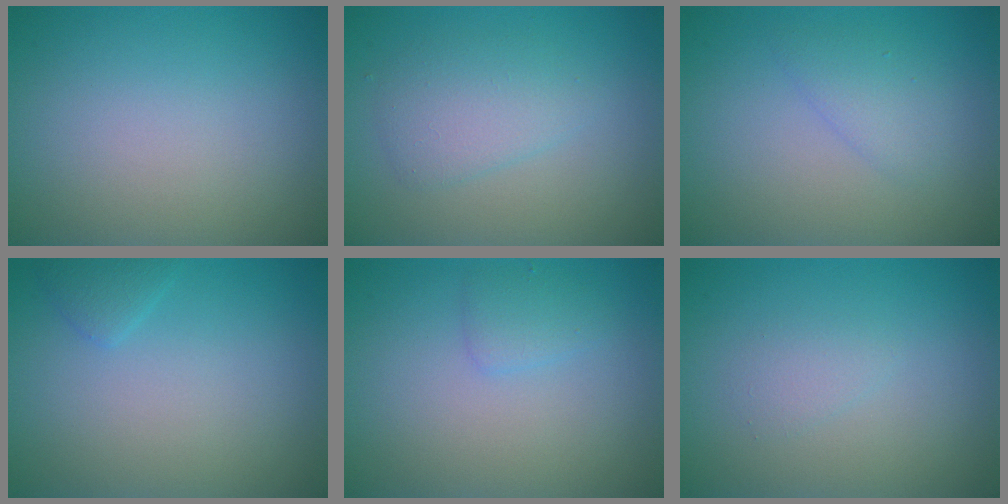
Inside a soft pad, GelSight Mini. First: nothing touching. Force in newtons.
{"total": 2.6, "press": 2.6, "slide": 0.1}
{"total": 1.7, "press": 1.7, "slide": 0.2}
{"total": 1.1, "press": 1.1, "slide": 0.1}
{"total": 1.3, "press": 1.3, "slide": 0.0}
{"total": 1.1, "press": 1.1, "slide": 0.1}